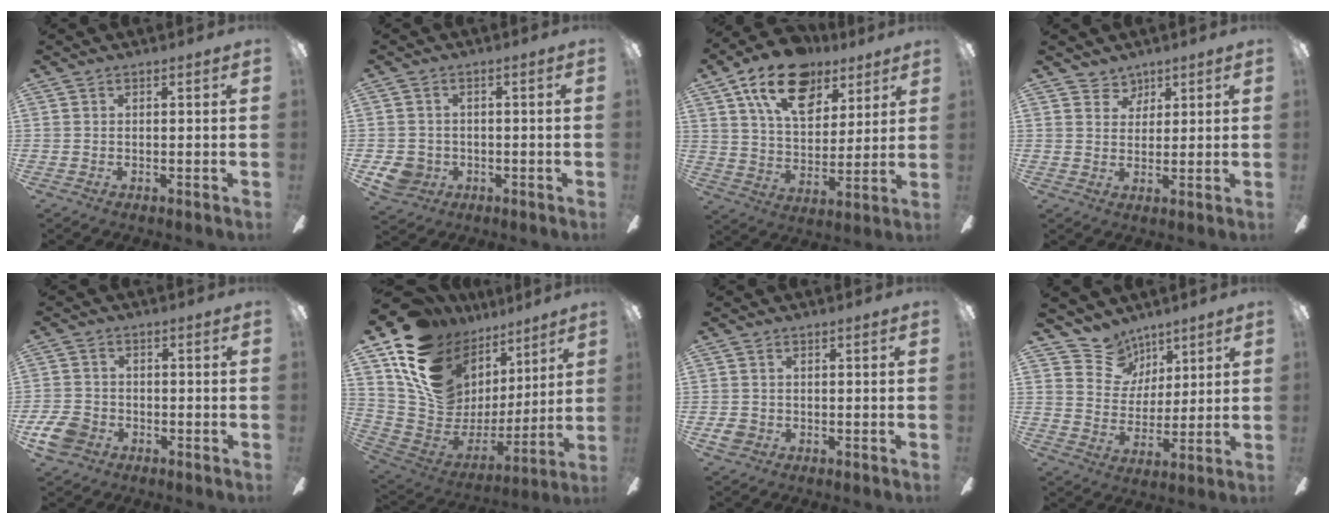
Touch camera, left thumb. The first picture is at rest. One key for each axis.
{"total": 5.4, "fx": -1.6, "fy": 4.9, "fz": 1.7, "tx": -0.043, "ty": 0.010, "tz": -0.031}
{"total": 18.7, "fx": 10.8, "fy": 10.9, "fz": 10.6, "tx": -0.167, "ty": -0.041, "tz": 0.191}
{"total": 4.0, "fx": 2.9, "fy": 2.7, "fz": -0.2, "tx": 0.005, "ty": -0.013, "tz": 0.052}
{"total": 6.8, "fx": -3.2, "fy": 5.1, "fz": 3.2, "tx": -0.080, "ty": 0.019, "tz": -0.061}
{"total": 18.0, "fx": 10.5, "fy": 12.4, "fz": 7.8, "tx": -0.151, "ty": -0.071, "tz": 0.211}
{"total": 2.5, "fx": -0.6, "fy": 2.1, "fz": 1.2, "tx": -0.027, "ty": 0.003, "tz": -0.013}
{"total": 9.7, "fx": 7.1, "fy": 6.6, "fz": 0.4, "tx": -0.033, "ty": -0.049, "tz": 0.141}